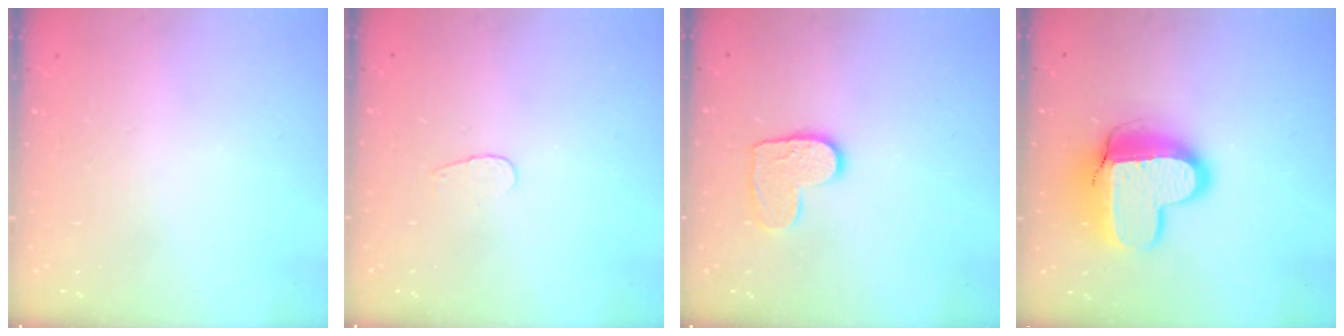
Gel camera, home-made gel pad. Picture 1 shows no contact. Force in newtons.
{"total": 3.1, "press": 3.1, "slide": 0.4}
{"total": 8.9, "press": 8.9, "slide": 0.4}
{"total": 14.6, "press": 14.5, "slide": 1.1}